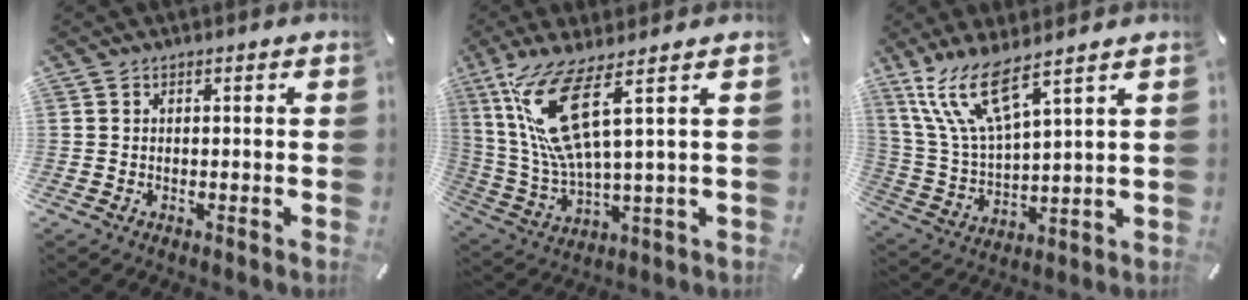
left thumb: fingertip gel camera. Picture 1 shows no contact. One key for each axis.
{"total": 16.6, "fx": 6.0, "fy": 3.9, "fz": 15.0, "tx": -0.331, "ty": -0.013, "tz": 0.094}
{"total": 14.0, "fx": 9.0, "fy": 3.8, "fz": 10.0, "tx": -0.234, "ty": -0.036, "tz": 0.160}